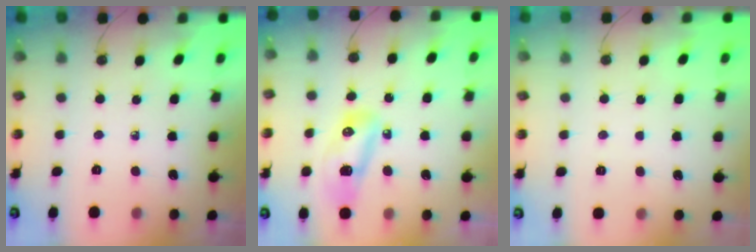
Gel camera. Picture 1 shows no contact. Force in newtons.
{"total": 16.6, "press": 11.7, "slide": 11.7}
{"total": 4.7, "press": 2.5, "slide": 3.9}